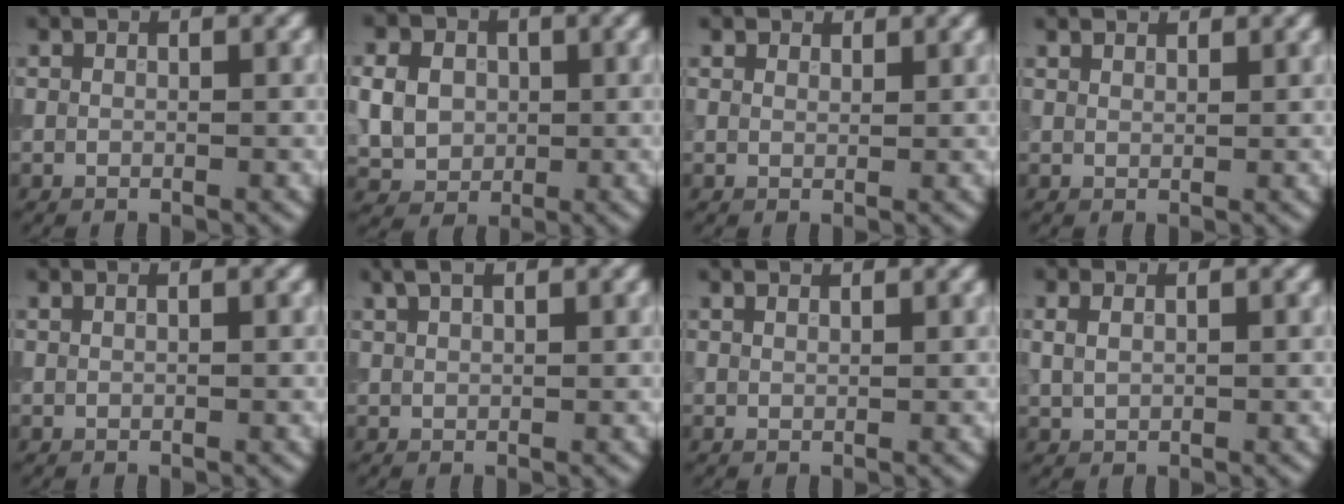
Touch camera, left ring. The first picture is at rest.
{"total": 5.2, "force": [0.8, 4.4, 2.7], "torque": [-0.058, 0.010, 0.010]}
{"total": 1.7, "force": [1.5, 0.8, 0.3], "torque": [-0.010, -0.008, 0.028]}
{"total": 2.3, "force": [2.1, 0.8, 0.8], "torque": [-0.020, 0.001, 0.033]}
{"total": 0.8, "force": [0.4, 0.4, 0.5], "torque": [-0.005, -0.001, 0.001]}
{"total": 2.1, "force": [1.5, 0.6, 1.4], "torque": [-0.022, 0.005, 0.027]}
{"total": 1.4, "force": [1.2, 0.4, 0.6], "torque": [-0.008, 0.000, 0.010]}
{"total": 1.5, "force": [0.6, 1.0, 1.0], "torque": [-0.023, 0.001, 0.017]}